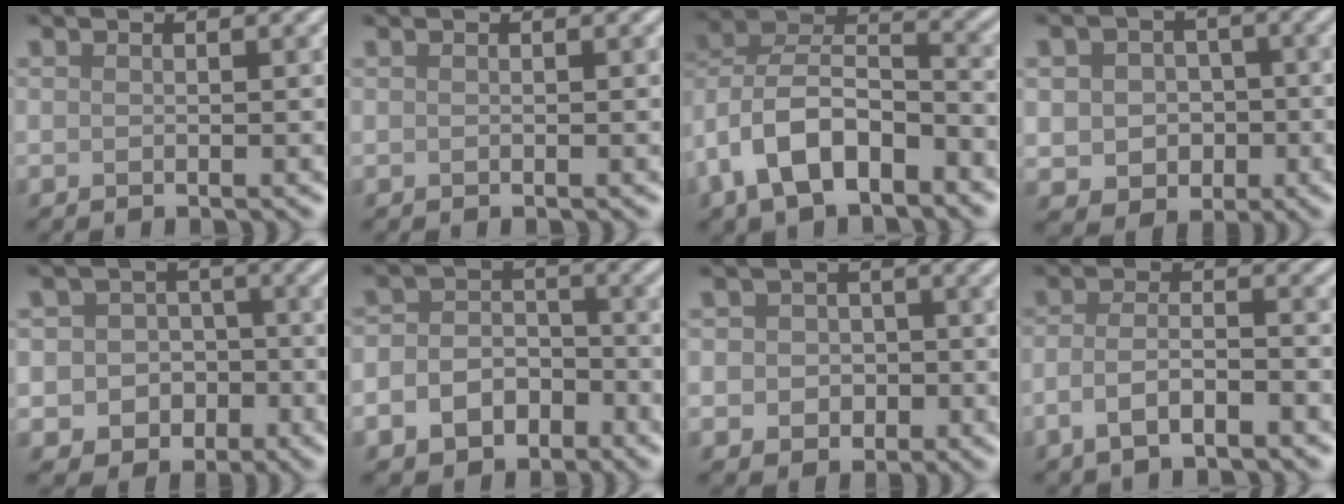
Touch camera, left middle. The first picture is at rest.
{"total": 0.0}
{"total": 9.1, "force": [-4.0, 5.0, 6.4], "torque": [-0.115, 0.012, -0.083]}
{"total": 4.8, "force": [-0.3, 4.2, 2.3], "torque": [-0.032, -0.002, -0.013]}
{"total": 5.6, "force": [-1.7, 5.0, 1.8], "torque": [-0.017, 0.006, -0.043]}
{"total": 6.0, "force": [-2.9, 4.5, 2.7], "torque": [-0.022, 0.000, -0.050]}
{"total": 3.9, "force": [-0.4, 3.5, 1.7], "torque": [-0.006, 0.005, -0.025]}
{"total": 3.6, "force": [-1.9, 1.3, 2.7], "torque": [-0.055, 0.006, -0.041]}